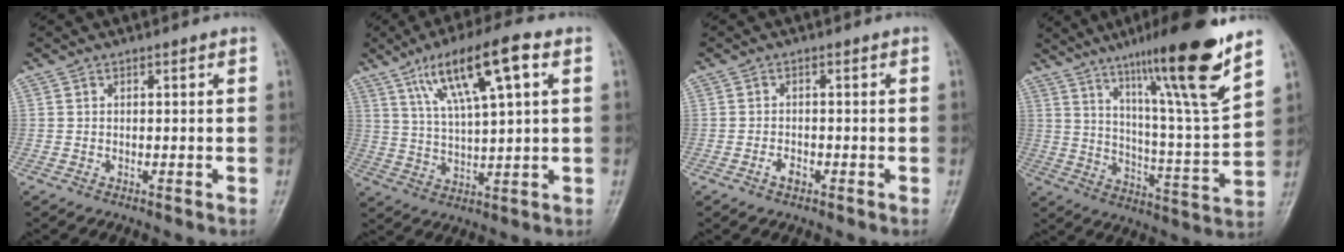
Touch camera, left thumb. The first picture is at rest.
{"total": 14.2, "force": [6.2, 3.2, 12.4], "torque": [-0.216, -0.002, 0.111]}
{"total": 1.8, "force": [-1.0, 1.1, 1.1], "torque": [-0.017, 0.005, -0.018]}
{"total": 20.8, "force": [13.5, 1.2, 15.8], "torque": [-0.222, -0.070, 0.217]}